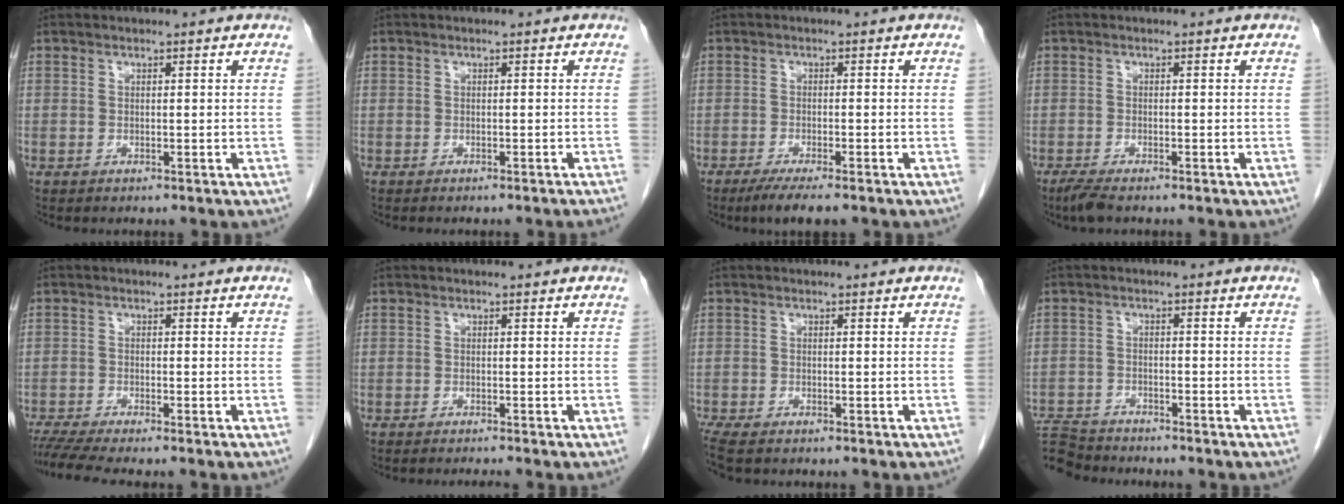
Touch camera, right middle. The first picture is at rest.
{"total": 2.3, "force": [-2.1, -0.4, 1.0], "torque": [-0.010, 0.006, -0.026]}
{"total": 4.9, "force": [-3.6, 0.4, 3.4], "torque": [-0.057, -0.014, -0.056]}
{"total": 2.3, "force": [-1.8, 0.2, 1.4], "torque": [-0.038, -0.009, -0.035]}
{"total": 5.4, "force": [-4.7, -0.7, 2.6], "torque": [-0.043, -0.015, -0.082]}
{"total": 2.3, "force": [-2.1, -0.4, 1.0], "torque": [-0.014, -0.005, -0.031]}
{"total": 4.3, "force": [-3.5, 1.0, 2.2], "torque": [-0.044, -0.013, -0.059]}
{"total": 7.3, "force": [-7.2, 1.3, 0.7], "torque": [-0.016, 0.000, -0.130]}